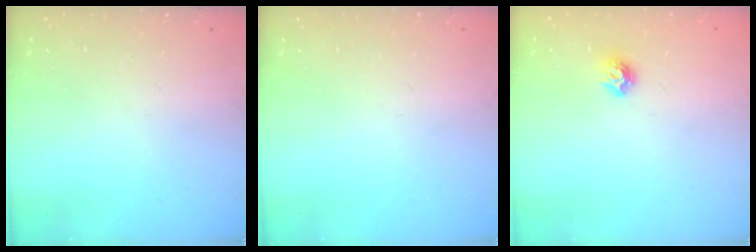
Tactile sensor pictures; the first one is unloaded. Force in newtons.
{"total": 0.0}
{"total": 6.8, "press": 6.8, "slide": 0.7}